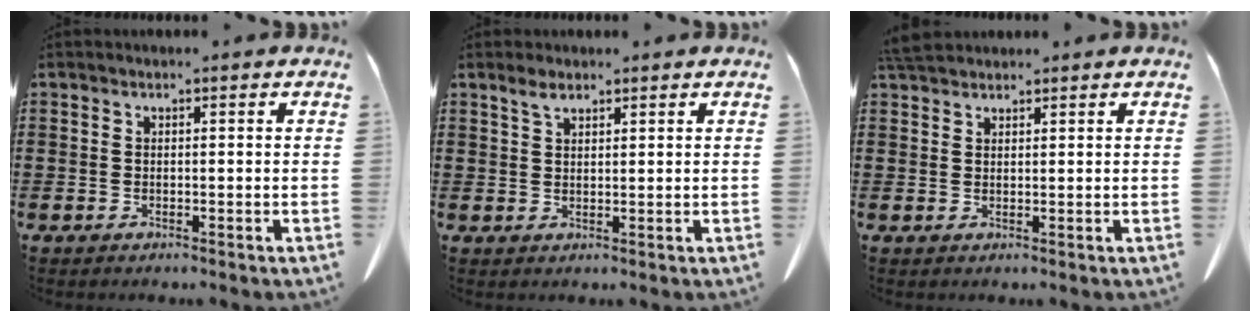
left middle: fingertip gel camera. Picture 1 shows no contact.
{"total": 2.3, "force": [1.7, 0.8, 1.4], "torque": [-0.032, 0.001, 0.032]}
{"total": 3.0, "force": [2.7, 0.7, 1.1], "torque": [-0.030, 0.000, 0.054]}